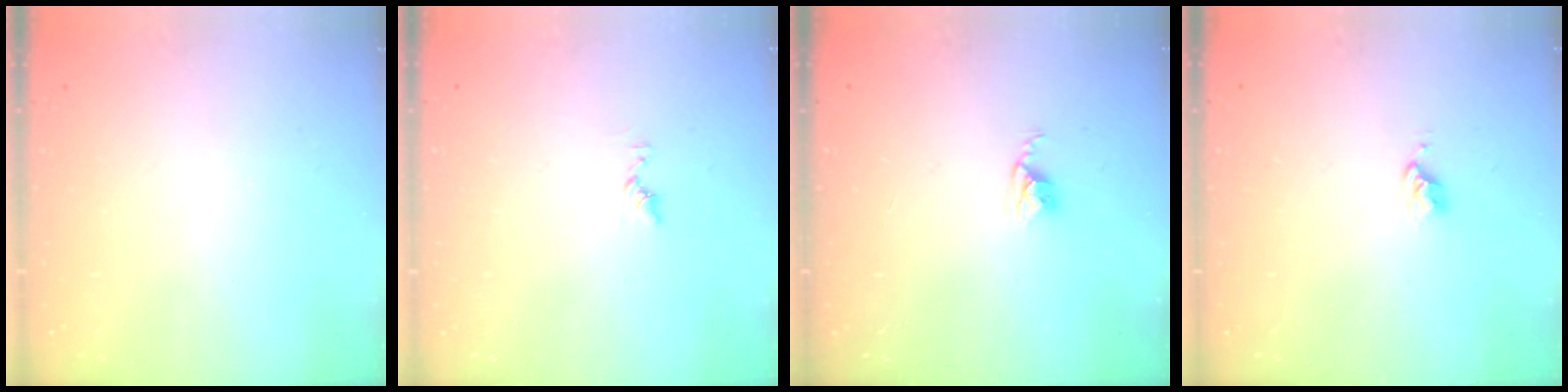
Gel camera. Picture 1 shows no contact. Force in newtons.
{"total": 5.6, "press": 5.6, "slide": 0.5}
{"total": 2.8, "press": 2.7, "slide": 0.4}
{"total": 2.7, "press": 2.6, "slide": 0.4}